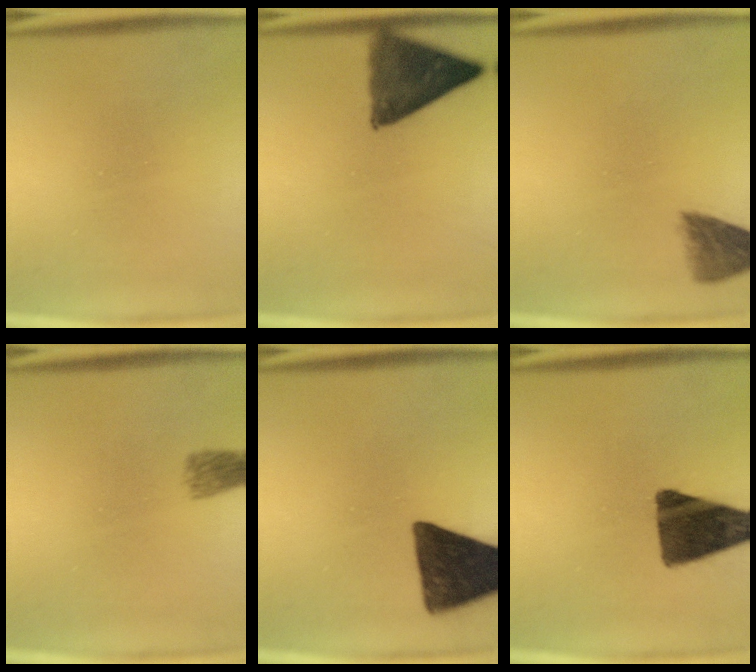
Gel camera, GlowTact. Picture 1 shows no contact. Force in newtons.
{"total": 10.5}
{"total": 5.0}
{"total": 2.6}
{"total": 13.0}
{"total": 13.4}